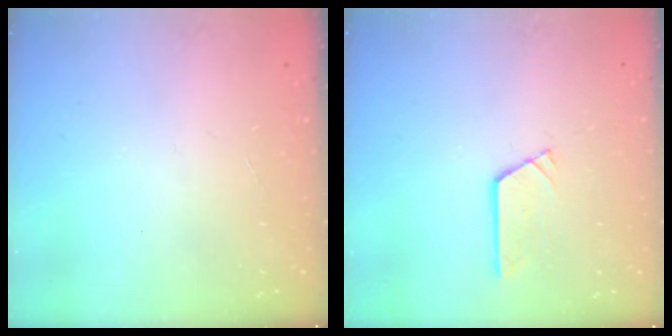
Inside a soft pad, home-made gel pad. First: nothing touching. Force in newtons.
{"total": 2.9, "press": 2.9, "slide": 0.2}